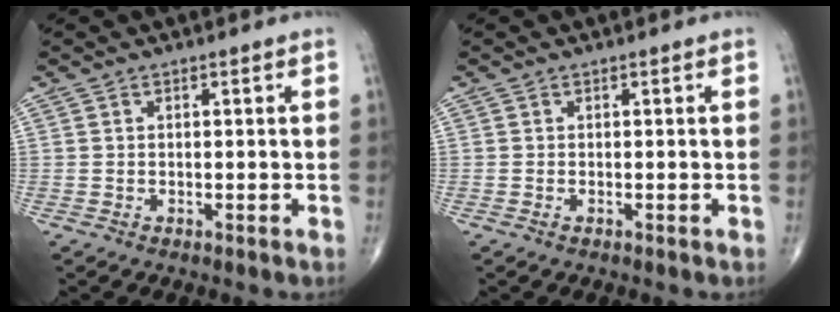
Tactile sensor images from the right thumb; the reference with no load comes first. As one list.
[{"total": 0.0}]